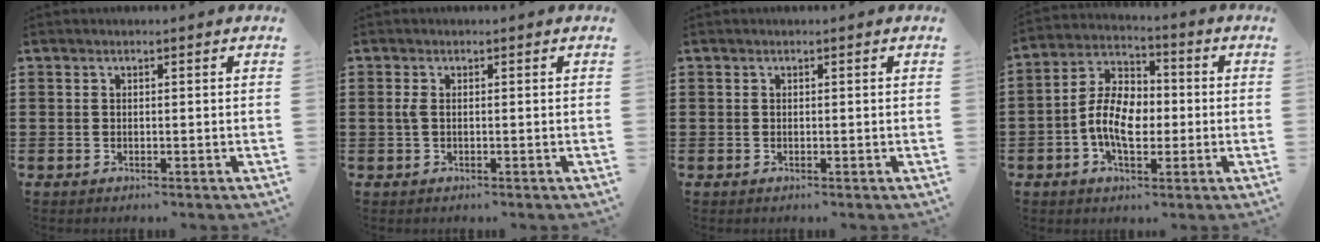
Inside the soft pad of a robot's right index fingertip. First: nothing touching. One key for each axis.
{"total": 1.3, "fx": -0.1, "fy": 0.4, "fz": 1.2, "tx": -0.031, "ty": -0.002, "tz": -0.005}
{"total": 0.0}
{"total": 8.6, "fx": -1.6, "fy": 5.3, "fz": 6.5, "tx": -0.155, "ty": 0.008, "tz": -0.036}